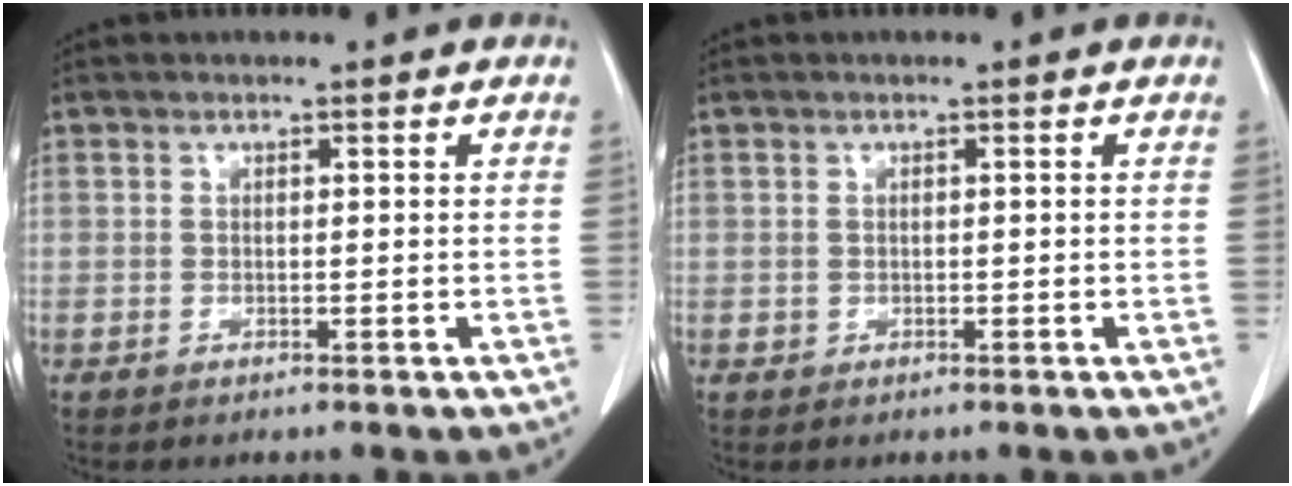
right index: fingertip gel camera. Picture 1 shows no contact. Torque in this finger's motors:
{"motor_torque": [-0.03, 0.06, -0.10, -0.10]}